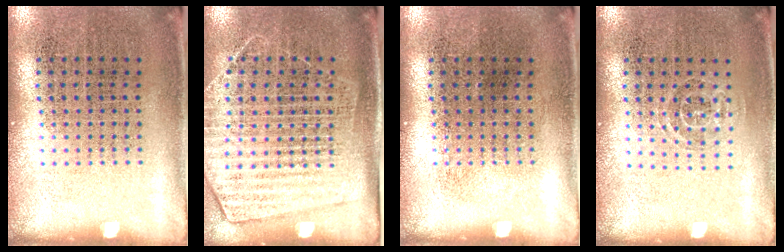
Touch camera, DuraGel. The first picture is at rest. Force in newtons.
{"total": 1.7, "press": 1.5, "slide": 0.8}
{"total": 0.0}
{"total": 0.8, "press": 0.6, "slide": 0.6}